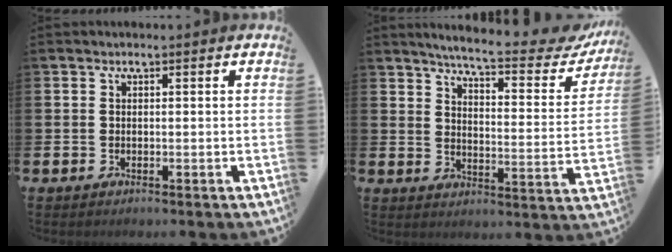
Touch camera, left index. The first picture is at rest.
{"total": 6.5, "force": [5.9, 0.5, 2.7], "torque": [-0.067, -0.046, 0.093]}